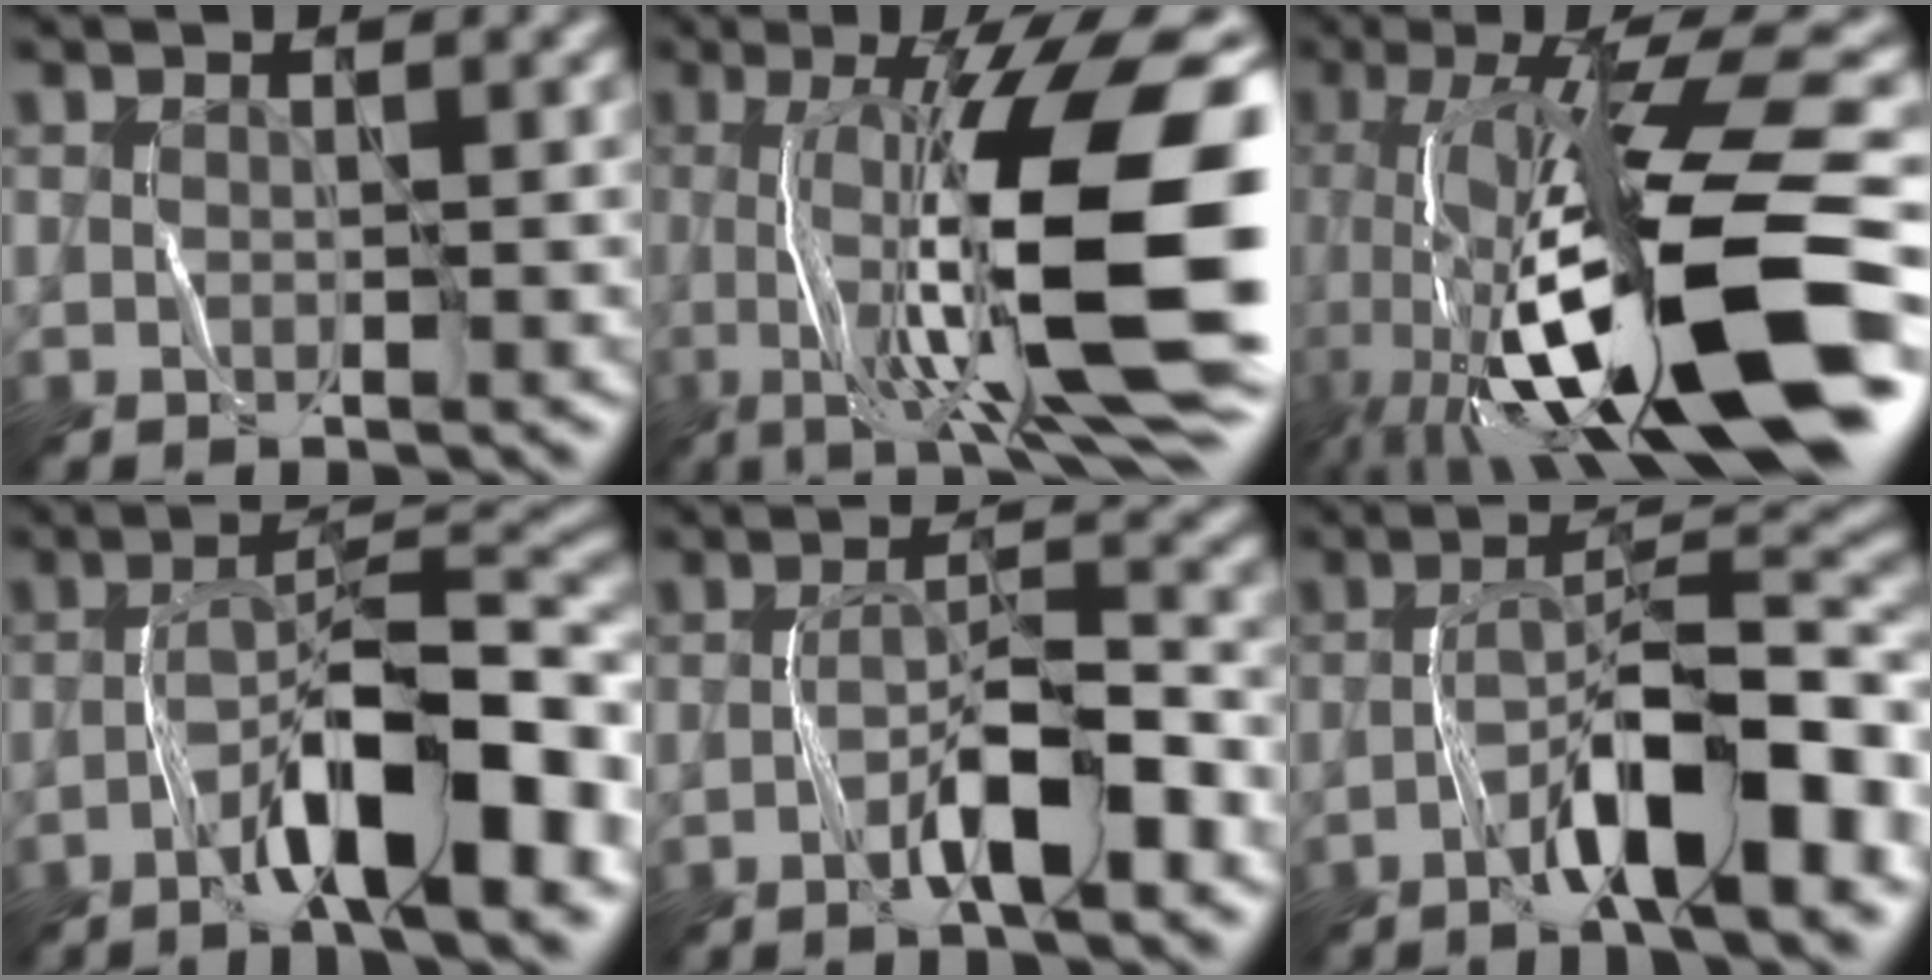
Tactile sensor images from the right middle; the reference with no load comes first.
{"total": 14.8, "force": [-1.6, 3.5, 14.3], "torque": [-0.215, 0.025, -0.018]}
{"total": 16.2, "force": [-3.2, 4.1, 15.4], "torque": [-0.265, 0.026, -0.044]}
{"total": 9.5, "force": [-5.0, 2.1, 7.8], "torque": [-0.119, 0.035, -0.079]}
{"total": 4.8, "force": [-2.8, 0.8, 3.8], "torque": [-0.061, 0.025, -0.046]}
{"total": 8.5, "force": [-4.6, 1.7, 6.9], "torque": [-0.108, 0.036, -0.071]}